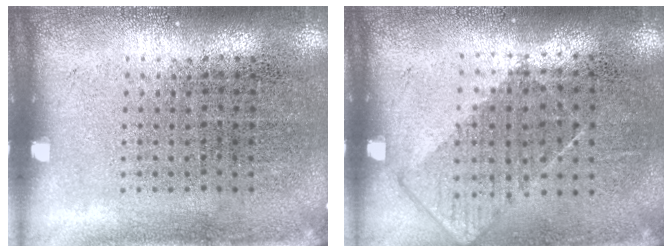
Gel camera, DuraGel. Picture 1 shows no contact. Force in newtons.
{"total": 0.9, "press": 0.7, "slide": 0.5}